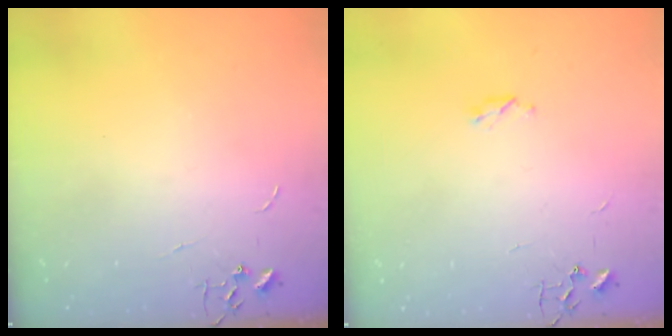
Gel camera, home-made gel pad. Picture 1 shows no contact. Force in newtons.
{"total": 4.0, "press": 4.0, "slide": 0.5}